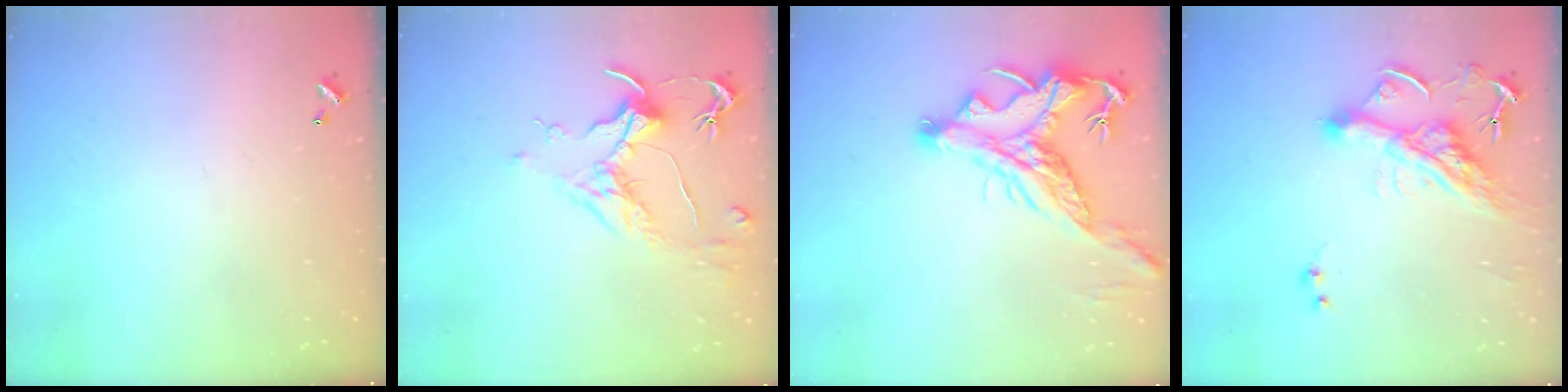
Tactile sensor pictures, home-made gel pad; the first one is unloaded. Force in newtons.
{"total": 1.7, "press": 1.5, "slide": 0.9}
{"total": 5.4, "press": 5.0, "slide": 1.9}
{"total": 9.2, "press": 9.2, "slide": 1.3}